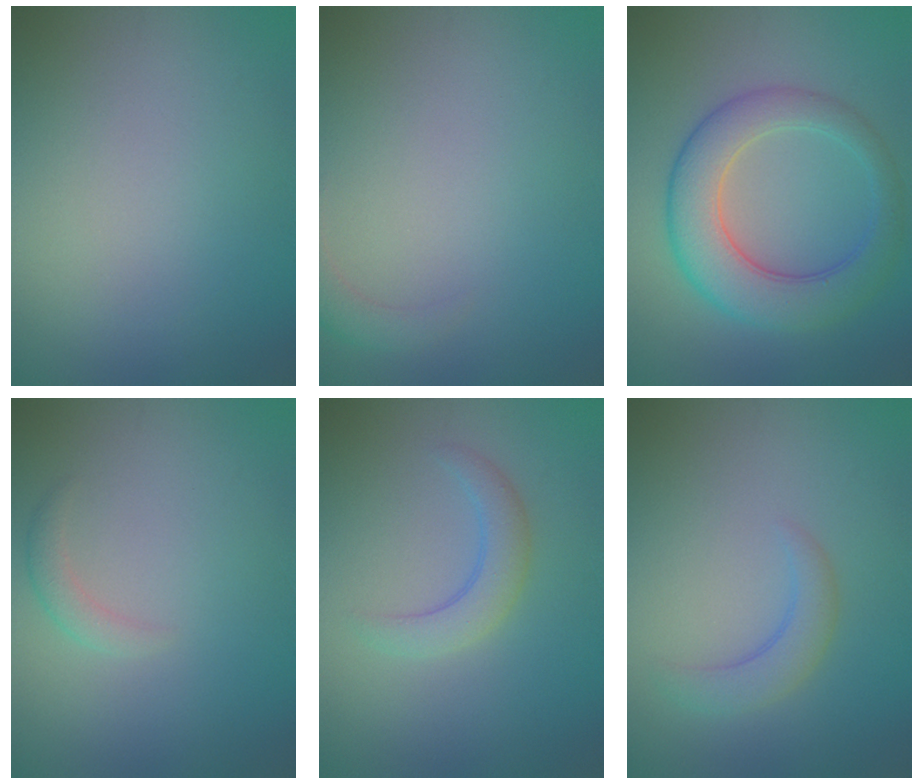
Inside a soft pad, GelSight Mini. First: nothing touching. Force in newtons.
{"total": 1.6, "press": 1.6, "slide": 0.3}
{"total": 6.4, "press": 6.4, "slide": 0.4}
{"total": 1.2, "press": 1.2, "slide": 0.1}
{"total": 2.6, "press": 2.6, "slide": 0.2}
{"total": 2.3, "press": 2.3, "slide": 0.4}